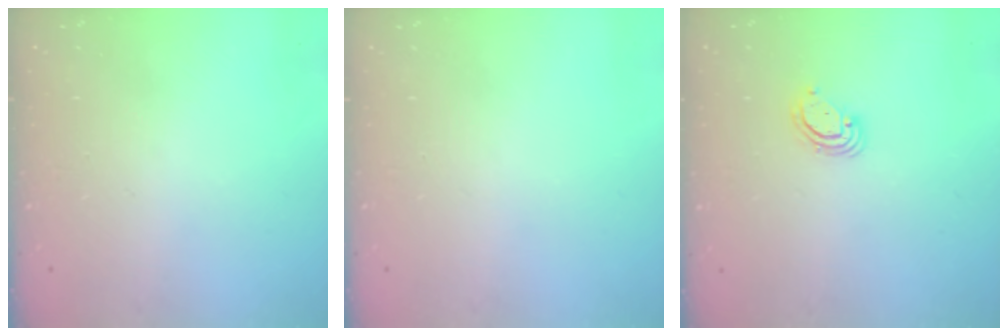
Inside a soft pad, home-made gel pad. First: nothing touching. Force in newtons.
{"total": 0.0}
{"total": 3.0, "press": 3.0, "slide": 0.2}